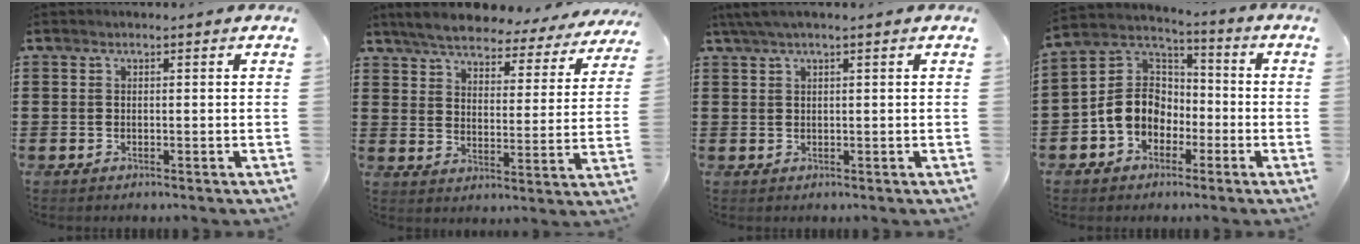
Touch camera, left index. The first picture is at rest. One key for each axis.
{"total": 5.6, "fx": 5.4, "fy": 0.7, "fz": 1.4, "tx": -0.055, "ty": -0.033, "tz": 0.091}
{"total": 1.8, "fx": 0.9, "fy": 0.1, "fz": 1.5, "tx": -0.029, "ty": 0.001, "tz": 0.017}
{"total": 8.5, "fx": -2.7, "fy": 7.2, "fz": 3.6, "tx": -0.112, "ty": 0.018, "tz": -0.060}